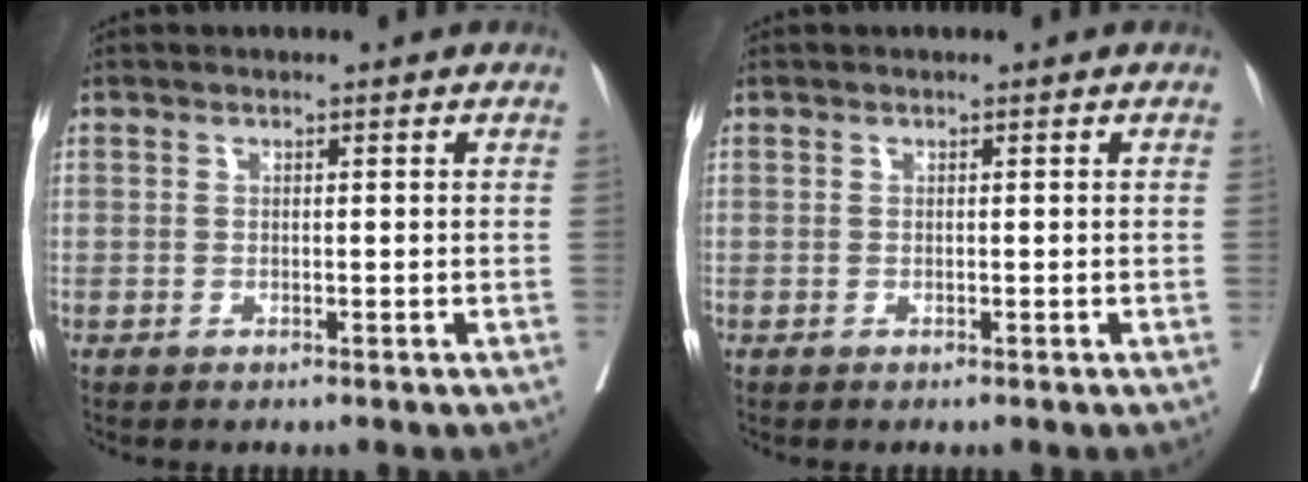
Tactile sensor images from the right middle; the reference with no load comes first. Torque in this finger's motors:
{"motor_torque": [0.00, 0.00, -0.03, 0.00]}